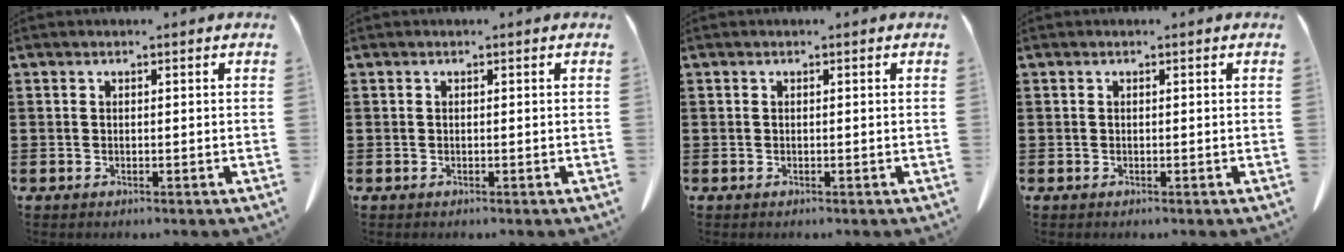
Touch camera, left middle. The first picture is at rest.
{"total": 0.0}
{"total": 0.0}
{"total": 0.0}